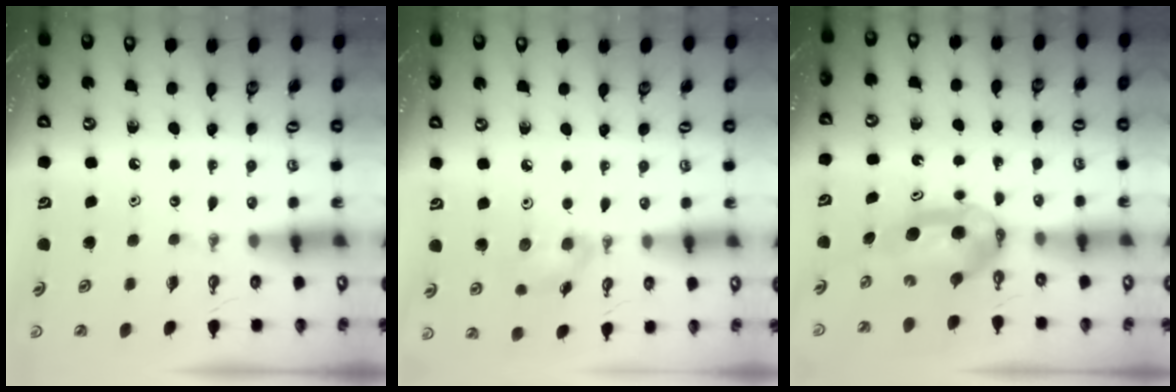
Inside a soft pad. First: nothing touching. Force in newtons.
{"total": 6.7, "press": 6.3, "slide": 2.2}
{"total": 6.6, "press": 5.7, "slide": 3.4}